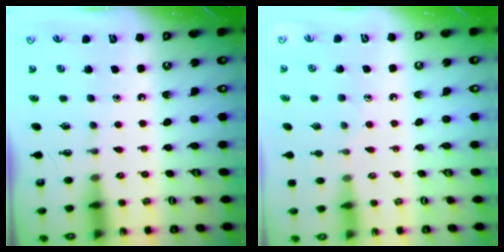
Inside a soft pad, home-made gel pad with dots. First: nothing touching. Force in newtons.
{"total": 5.7, "press": 5.6, "slide": 0.7}